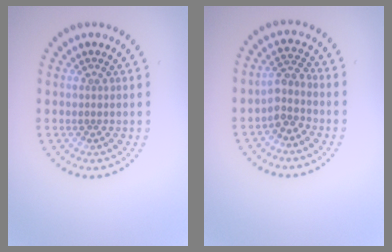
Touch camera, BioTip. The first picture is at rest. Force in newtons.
{"total": 2.5, "press": 2.0, "slide": 1.6}